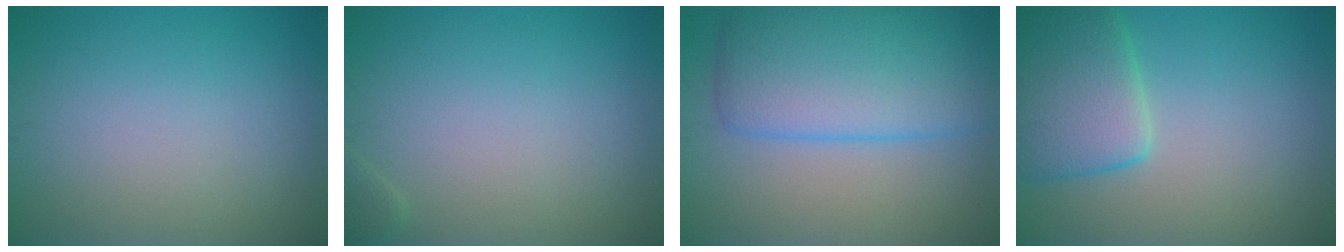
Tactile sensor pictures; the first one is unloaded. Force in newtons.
{"total": 0.7, "press": 0.7, "slide": 0.1}
{"total": 8.3, "press": 8.3, "slide": 0.0}
{"total": 5.7, "press": 5.7, "slide": 0.7}